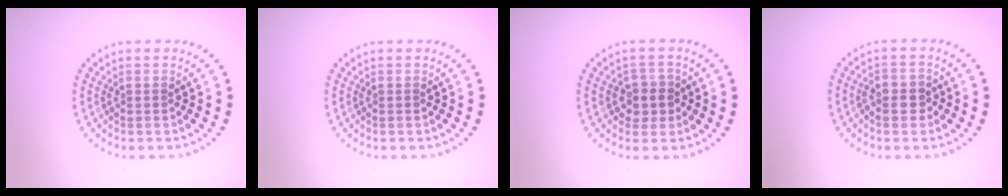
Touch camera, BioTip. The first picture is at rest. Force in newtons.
{"total": 0.0}
{"total": 2.4, "press": 2.2, "slide": 0.9}
{"total": 1.9, "press": 1.9, "slide": 0.5}